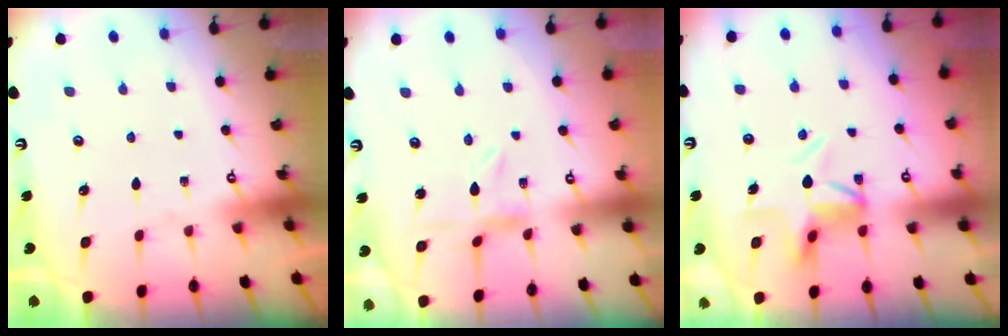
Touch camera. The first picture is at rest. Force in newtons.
{"total": 0.5, "press": 0.4, "slide": 0.3}
{"total": 5.5, "press": 5.5, "slide": 0.5}